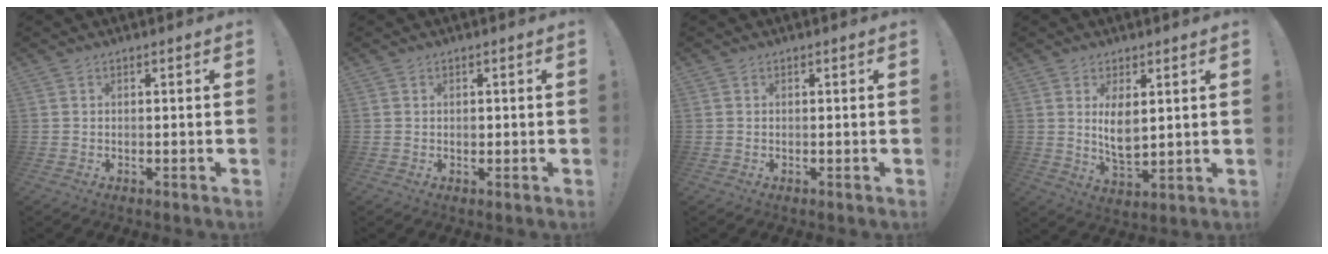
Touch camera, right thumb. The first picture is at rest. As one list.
[{"total": 1.1, "force": [-0.3, 0.9, 0.5], "torque": [-0.004, 0.003, -0.007]}, {"total": 0.0}, {"total": 7.5, "force": [2.2, 3.4, 6.3], "torque": [-0.111, -0.024, 0.034]}]